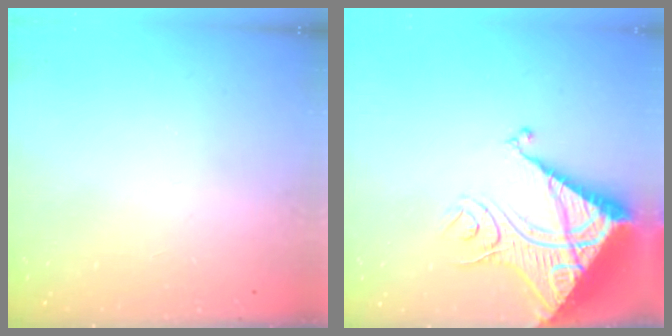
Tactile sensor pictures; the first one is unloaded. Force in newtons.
{"total": 17.4, "press": 17.3, "slide": 2.1}